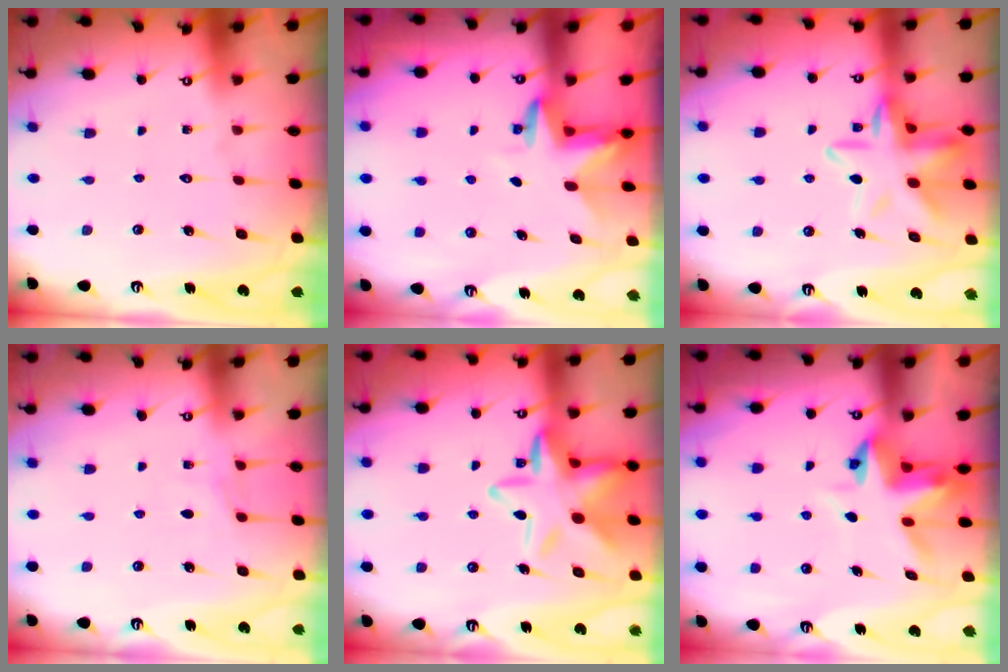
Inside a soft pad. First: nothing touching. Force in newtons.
{"total": 3.3, "press": 3.3, "slide": 0.2}
{"total": 13.8, "press": 13.8, "slide": 1.4}
{"total": 3.0, "press": 2.9, "slide": 0.5}
{"total": 16.4, "press": 16.3, "slide": 1.8}
{"total": 5.1, "press": 5.0, "slide": 0.3}